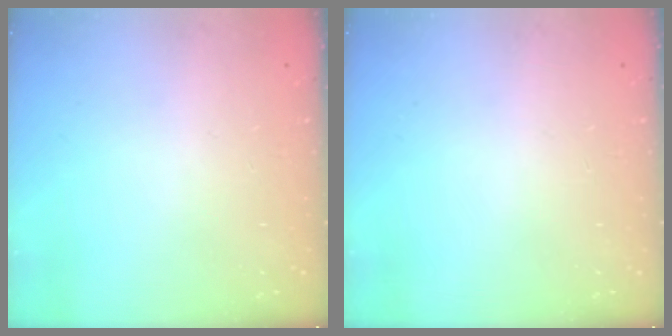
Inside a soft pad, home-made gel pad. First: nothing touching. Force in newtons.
{"total": 0.0}